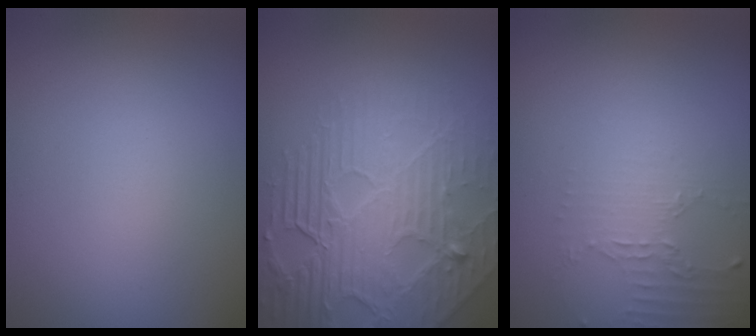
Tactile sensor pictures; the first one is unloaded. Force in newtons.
{"total": 8.2, "press": 6.0, "slide": 5.6}
{"total": 2.0, "press": 1.5, "slide": 1.4}